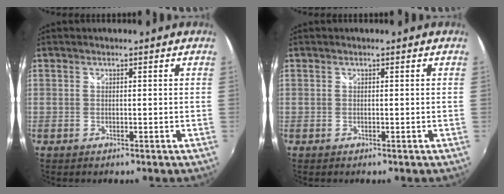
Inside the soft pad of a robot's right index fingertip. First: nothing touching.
{"total": 0.0}